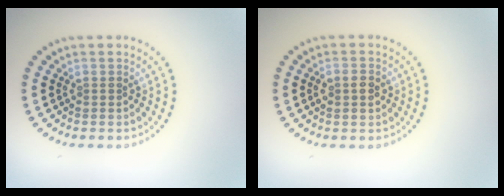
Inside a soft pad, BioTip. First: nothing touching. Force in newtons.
{"total": 1.8, "press": 1.8, "slide": 0.1}